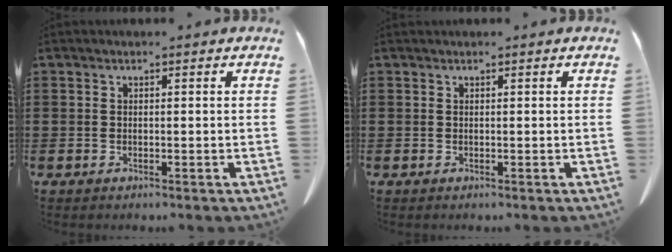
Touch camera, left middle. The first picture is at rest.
{"total": 0.0}